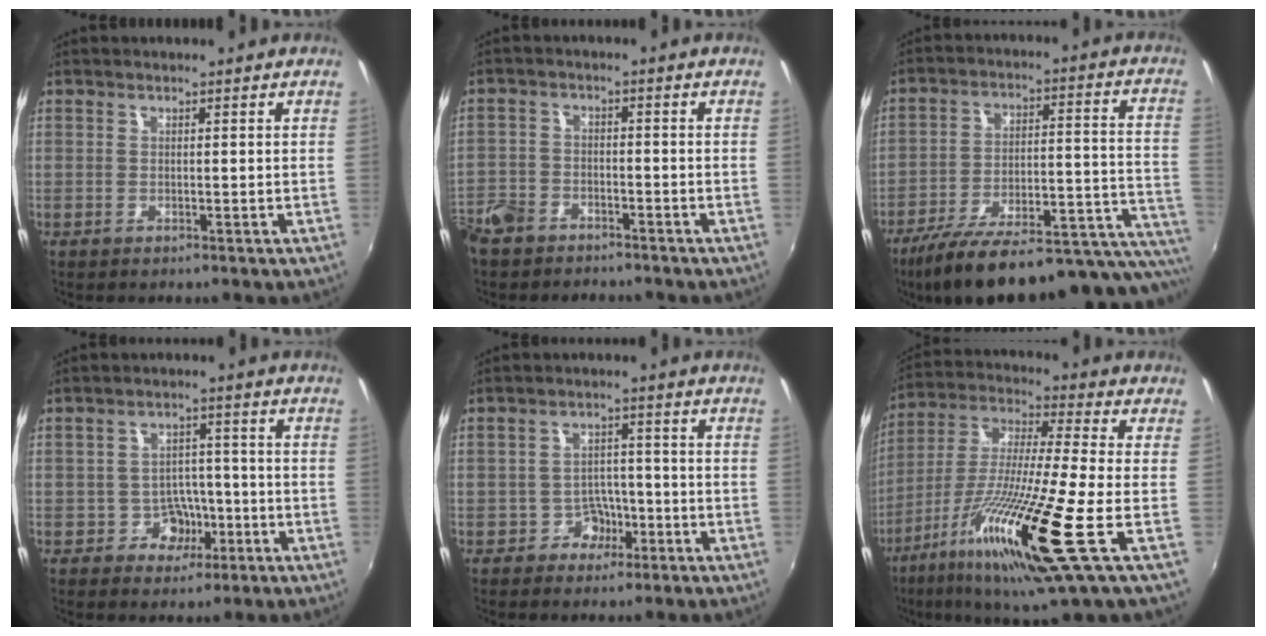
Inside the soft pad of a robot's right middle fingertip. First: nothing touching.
{"total": 9.2, "force": [-6.9, 5.5, 2.7], "torque": [-0.085, 0.000, -0.128]}
{"total": 28.2, "force": [-20.7, 7.7, 17.5], "torque": [-0.240, -0.035, -0.281]}
{"total": 4.6, "force": [-2.1, 3.8, 1.4], "torque": [-0.030, 0.014, -0.021]}
{"total": 3.6, "force": [-2.1, 2.8, 0.7], "torque": [-0.013, 0.013, -0.030]}
{"total": 19.7, "force": [-7.9, -0.3, 18.0], "torque": [-0.346, -0.041, -0.157]}